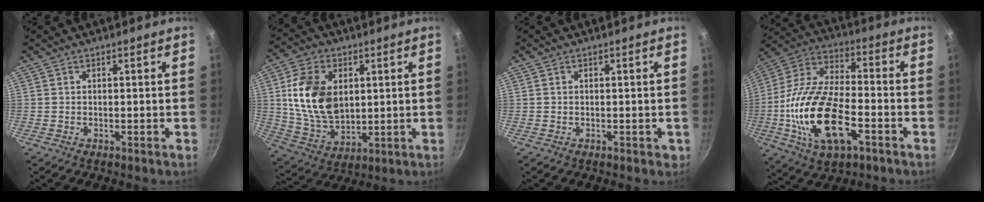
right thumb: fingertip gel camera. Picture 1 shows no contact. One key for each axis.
{"total": 15.5, "fx": 2.8, "fy": 10.5, "fz": 11.1, "tx": -0.187, "ty": -0.014, "tz": 0.063}
{"total": 1.1, "fx": -0.1, "fy": 0.8, "fz": 0.7, "tx": -0.003, "ty": 0.001, "tz": 0.000}
{"total": 21.8, "fx": -6.0, "fy": 10.7, "fz": 18.1, "tx": -0.345, "ty": 0.027, "tz": -0.117}